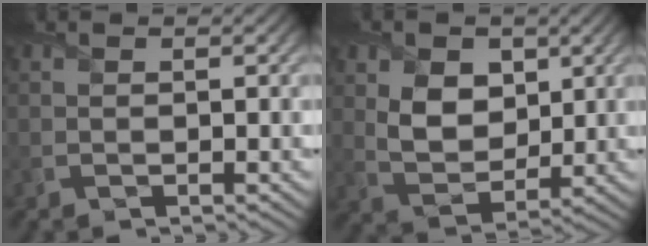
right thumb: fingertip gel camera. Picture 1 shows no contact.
{"total": 7.0, "force": [2.2, 4.9, 4.4], "torque": [-0.103, -0.007, 0.037]}